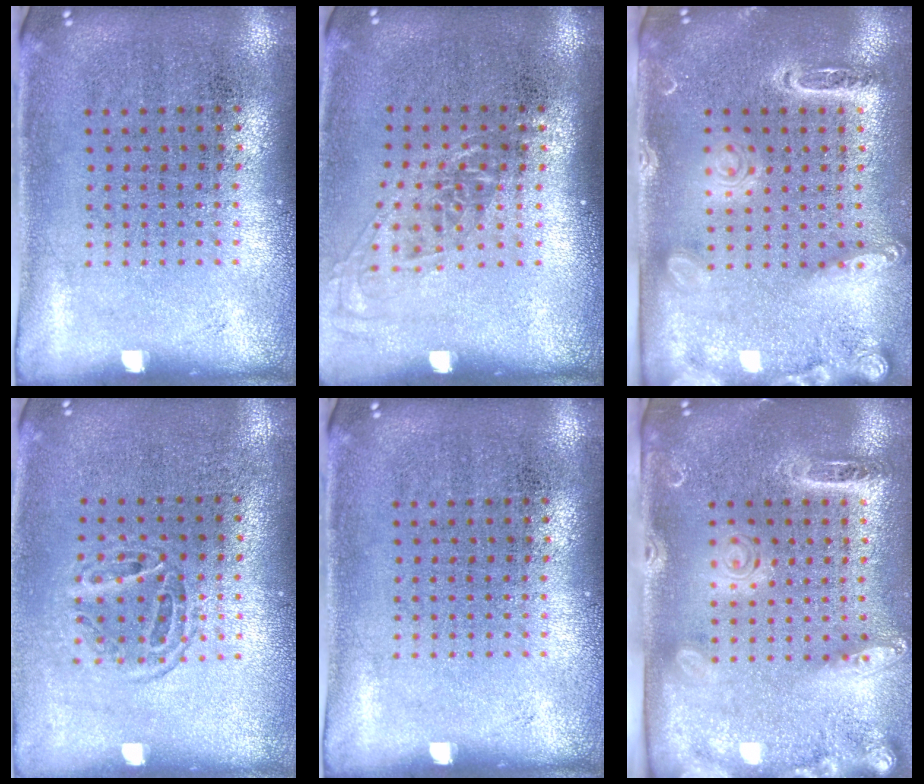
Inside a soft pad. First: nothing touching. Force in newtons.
{"total": 1.3, "press": 1.0, "slide": 0.8}
{"total": 2.2, "press": 1.9, "slide": 1.1}
{"total": 1.2, "press": 1.0, "slide": 0.5}
{"total": 0.0}
{"total": 2.6, "press": 2.0, "slide": 1.7}